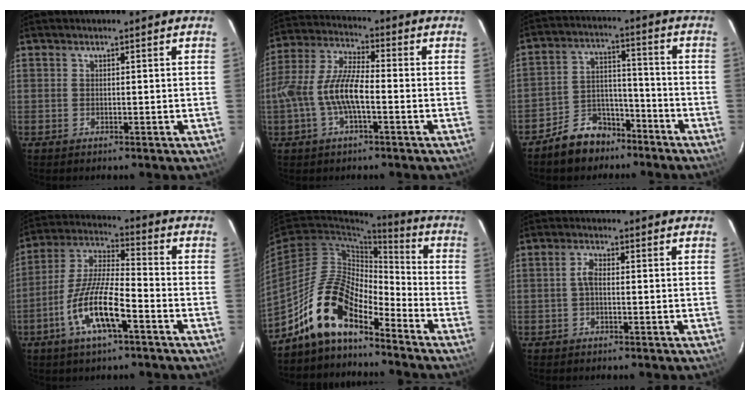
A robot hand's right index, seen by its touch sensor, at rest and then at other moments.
{"total": 10.8, "force": [-2.8, 3.3, 9.9], "torque": [-0.214, 0.007, -0.056]}
{"total": 9.7, "force": [-7.4, 5.7, 2.8], "torque": [-0.062, 0.032, -0.110]}
{"total": 13.1, "force": [-6.1, 2.9, 11.2], "torque": [-0.232, -0.007, -0.119]}
{"total": 12.6, "force": [-9.7, 4.2, 6.8], "torque": [-0.135, 0.019, -0.193]}
{"total": 2.1, "force": [-0.4, 0.9, 1.8], "torque": [-0.040, 0.008, -0.008]}